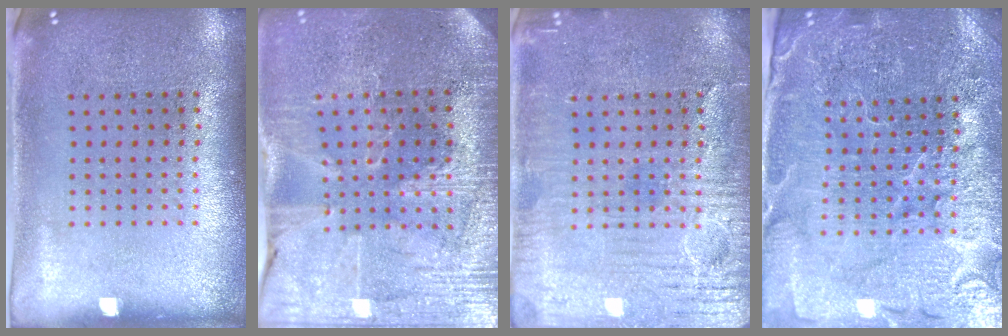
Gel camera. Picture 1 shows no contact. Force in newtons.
{"total": 3.4, "press": 3.3, "slide": 0.8}
{"total": 4.4, "press": 4.4, "slide": 0.4}
{"total": 4.6, "press": 4.3, "slide": 1.5}